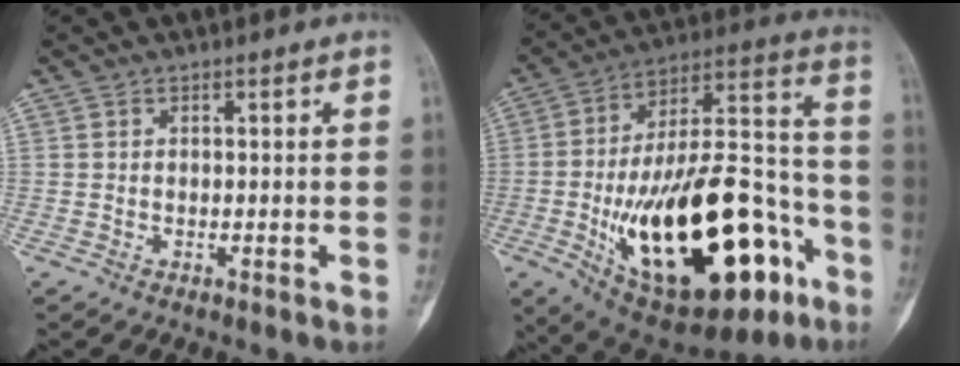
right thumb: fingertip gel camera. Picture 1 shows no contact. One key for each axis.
{"total": 36.0, "fx": -12.6, "fy": 15.9, "fz": 29.7, "tx": -0.457, "ty": 0.047, "tz": -0.176}